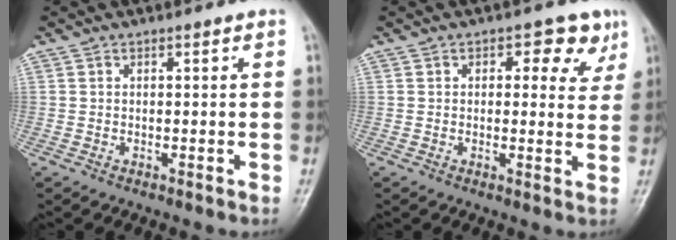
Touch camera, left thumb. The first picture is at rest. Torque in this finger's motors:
{"motor_torque": [-0.01, 0.37, -0.07, -0.09, 0.07]}